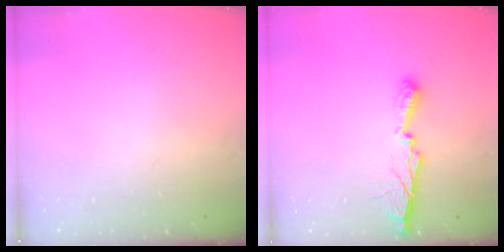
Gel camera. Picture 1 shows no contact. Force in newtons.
{"total": 9.9, "press": 9.9, "slide": 0.3}